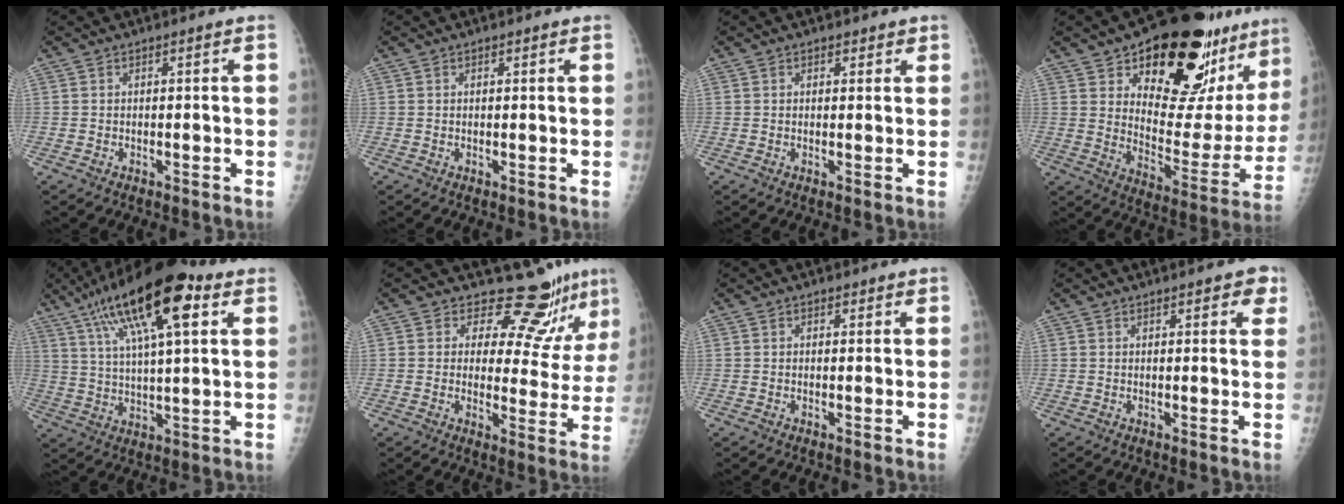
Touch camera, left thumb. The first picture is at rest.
{"total": 0.6, "force": [0.4, 0.4, 0.2], "torque": [0.001, -0.002, 0.004]}
{"total": 1.7, "force": [1.1, 1.2, 0.5], "torque": [0.012, -0.005, 0.010]}
{"total": 28.8, "force": [18.8, 12.0, 18.2], "torque": [-0.219, -0.084, 0.268]}
{"total": 21.2, "force": [10.3, 6.5, 17.4], "torque": [-0.288, -0.001, 0.173]}
{"total": 11.6, "force": [10.6, 3.7, 3.0], "torque": [0.000, -0.087, 0.126]}
{"total": 1.3, "force": [0.9, 0.9, 0.4], "torque": [0.007, -0.004, 0.008]}
{"total": 3.8, "force": [2.5, 1.8, 2.3], "torque": [0.002, -0.009, 0.027]}